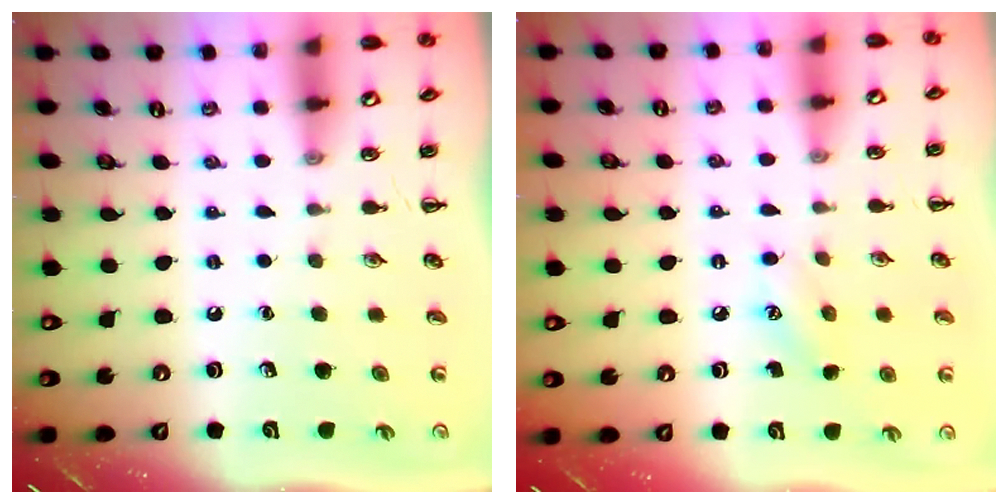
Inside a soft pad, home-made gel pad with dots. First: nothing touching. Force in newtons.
{"total": 6.7, "press": 6.4, "slide": 1.8}